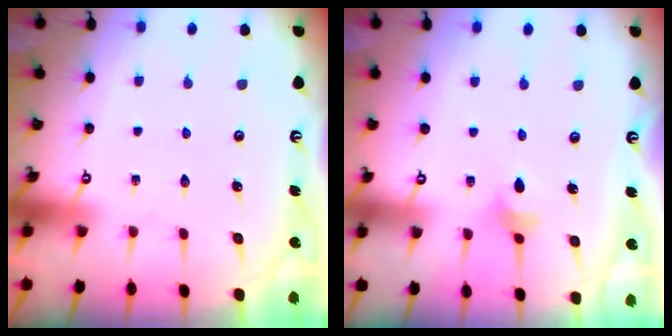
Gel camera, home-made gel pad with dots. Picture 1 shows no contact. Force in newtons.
{"total": 3.7, "press": 3.7, "slide": 0.7}